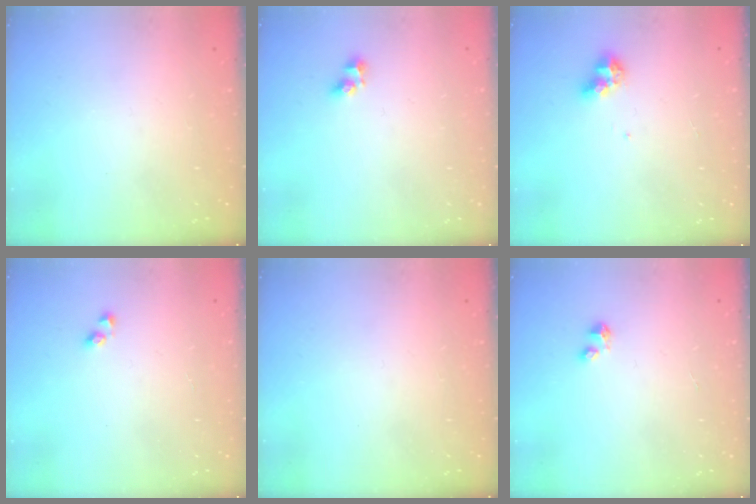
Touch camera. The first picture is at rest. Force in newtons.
{"total": 4.6, "press": 4.5, "slide": 0.5}
{"total": 6.9, "press": 6.9, "slide": 0.2}
{"total": 2.6, "press": 2.6, "slide": 0.3}
{"total": 0.0}
{"total": 2.4, "press": 2.4, "slide": 0.1}